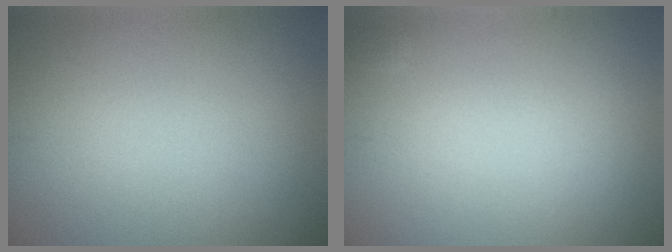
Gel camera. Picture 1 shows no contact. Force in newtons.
{"total": 0.0}